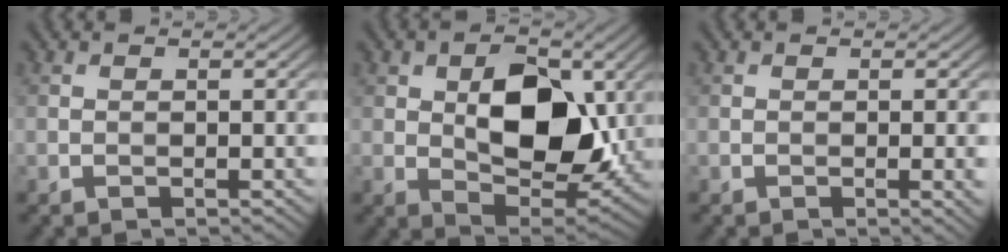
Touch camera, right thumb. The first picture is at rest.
{"total": 11.2, "force": [1.4, 6.6, 8.9], "torque": [-0.138, -0.007, 0.026]}
{"total": 2.1, "force": [-0.2, 0.3, 2.0], "torque": [-0.031, -0.002, -0.003]}